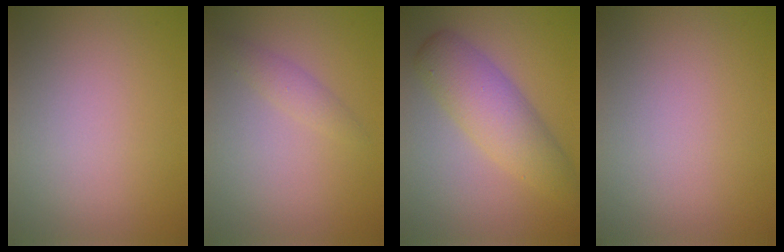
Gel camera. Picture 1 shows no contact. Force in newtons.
{"total": 1.4, "press": 1.4, "slide": 0.0}
{"total": 5.3, "press": 5.3, "slide": 0.1}
{"total": 0.0}